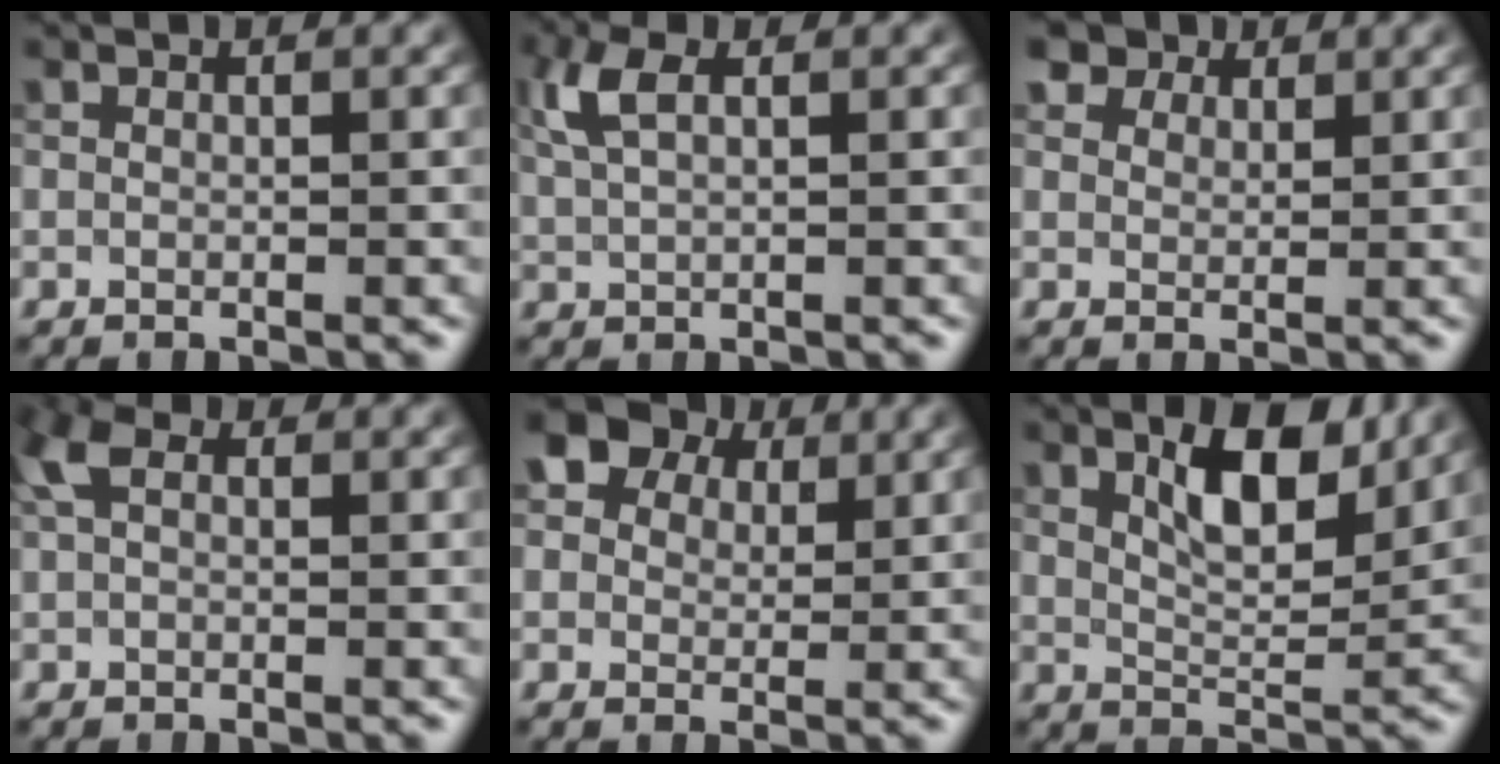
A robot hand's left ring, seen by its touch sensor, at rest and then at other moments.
{"total": 3.1, "force": [1.2, 1.3, 2.5], "torque": [-0.066, 0.009, 0.024]}
{"total": 5.4, "force": [4.0, 3.0, 2.0], "torque": [-0.060, -0.003, 0.064]}
{"total": 3.0, "force": [1.1, 1.8, 2.2], "torque": [-0.049, 0.013, 0.012]}
{"total": 8.5, "force": [4.9, 5.9, 3.5], "torque": [-0.075, 0.025, 0.065]}
{"total": 5.8, "force": [2.7, 2.3, 4.6], "torque": [-0.082, -0.004, 0.042]}